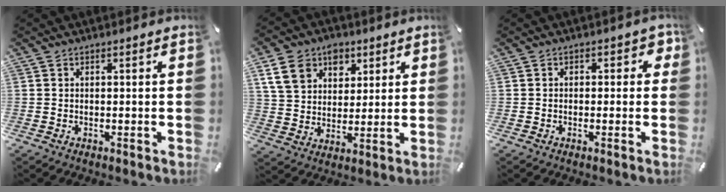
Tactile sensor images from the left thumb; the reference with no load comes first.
{"total": 11.5, "force": [5.1, 9.0, 4.9], "torque": [-0.090, -0.008, 0.096]}
{"total": 2.2, "force": [-0.4, 1.6, 1.5], "torque": [-0.012, 0.004, -0.013]}